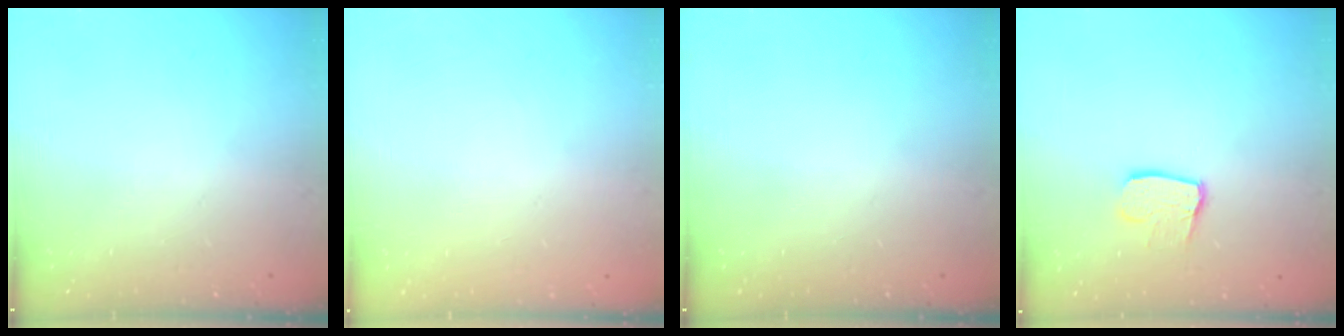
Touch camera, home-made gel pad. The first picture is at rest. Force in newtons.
{"total": 0.0}
{"total": 0.0}
{"total": 8.3, "press": 8.3, "slide": 0.7}